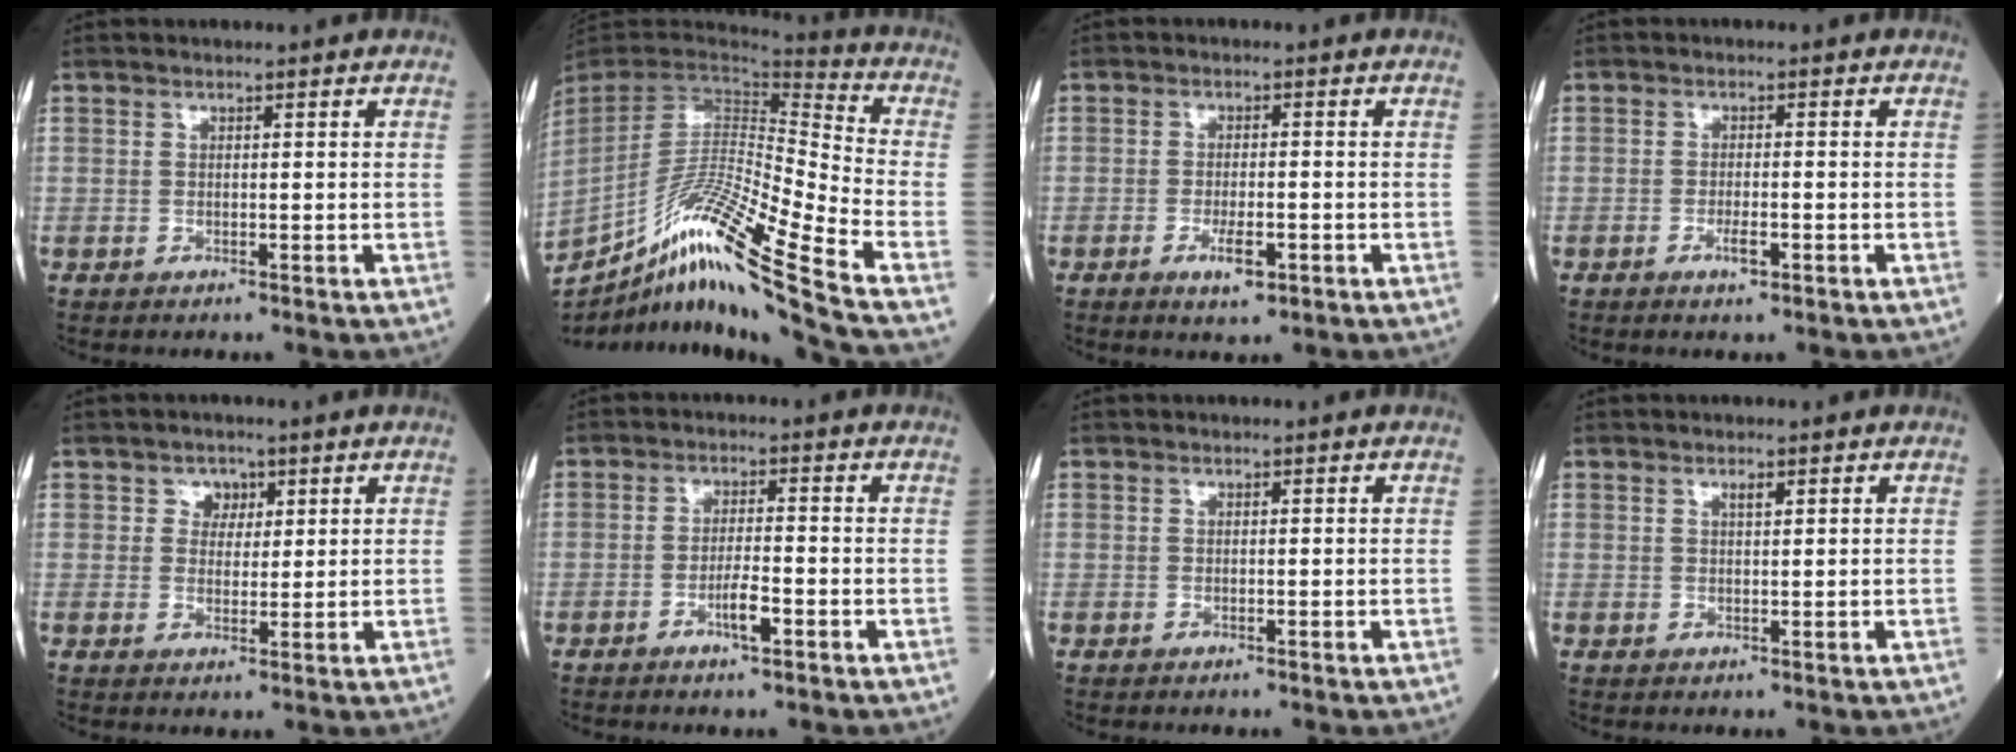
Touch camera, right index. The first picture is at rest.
{"total": 22.0, "force": [-16.0, -2.3, 14.9], "torque": [-0.285, -0.023, -0.294]}
{"total": 3.7, "force": [-1.7, 0.9, 3.1], "torque": [-0.056, -0.002, -0.027]}
{"total": 2.3, "force": [-1.1, 0.4, 1.9], "torque": [-0.033, -0.001, -0.020]}
{"total": 2.8, "force": [1.3, 2.3, 0.9], "torque": [-0.007, 0.003, 0.016]}
{"total": 3.5, "force": [-1.8, 0.4, 3.0], "torque": [-0.056, 0.000, -0.034]}
{"total": 0.0}
{"total": 1.0, "force": [0.6, 0.2, 0.8], "torque": [-0.017, -0.001, 0.010]}